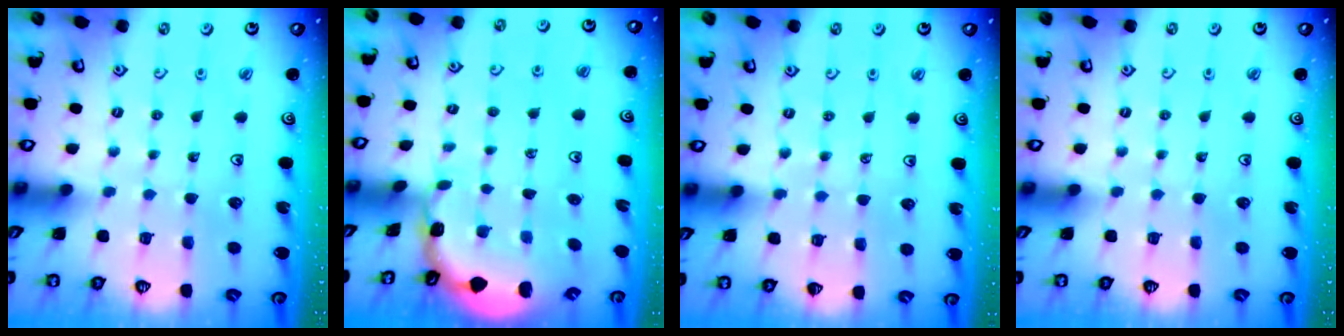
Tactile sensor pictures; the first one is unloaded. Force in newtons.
{"total": 1.4, "press": 1.4, "slide": 0.1}
{"total": 5.1, "press": 5.0, "slide": 0.8}
{"total": 0.0}